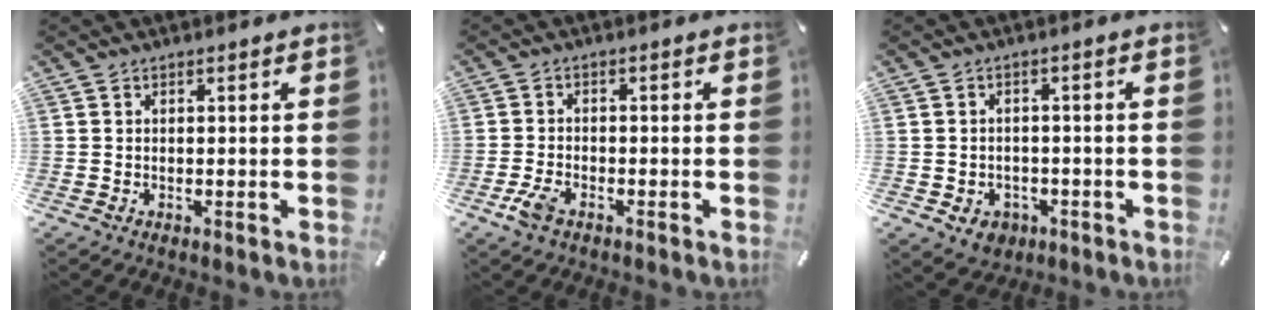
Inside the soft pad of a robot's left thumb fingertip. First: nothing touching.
{"total": 4.0, "force": [-2.4, 2.0, 2.5], "torque": [-0.066, 0.003, -0.050]}
{"total": 4.6, "force": [-1.8, 3.8, 1.8], "torque": [-0.027, 0.007, -0.034]}